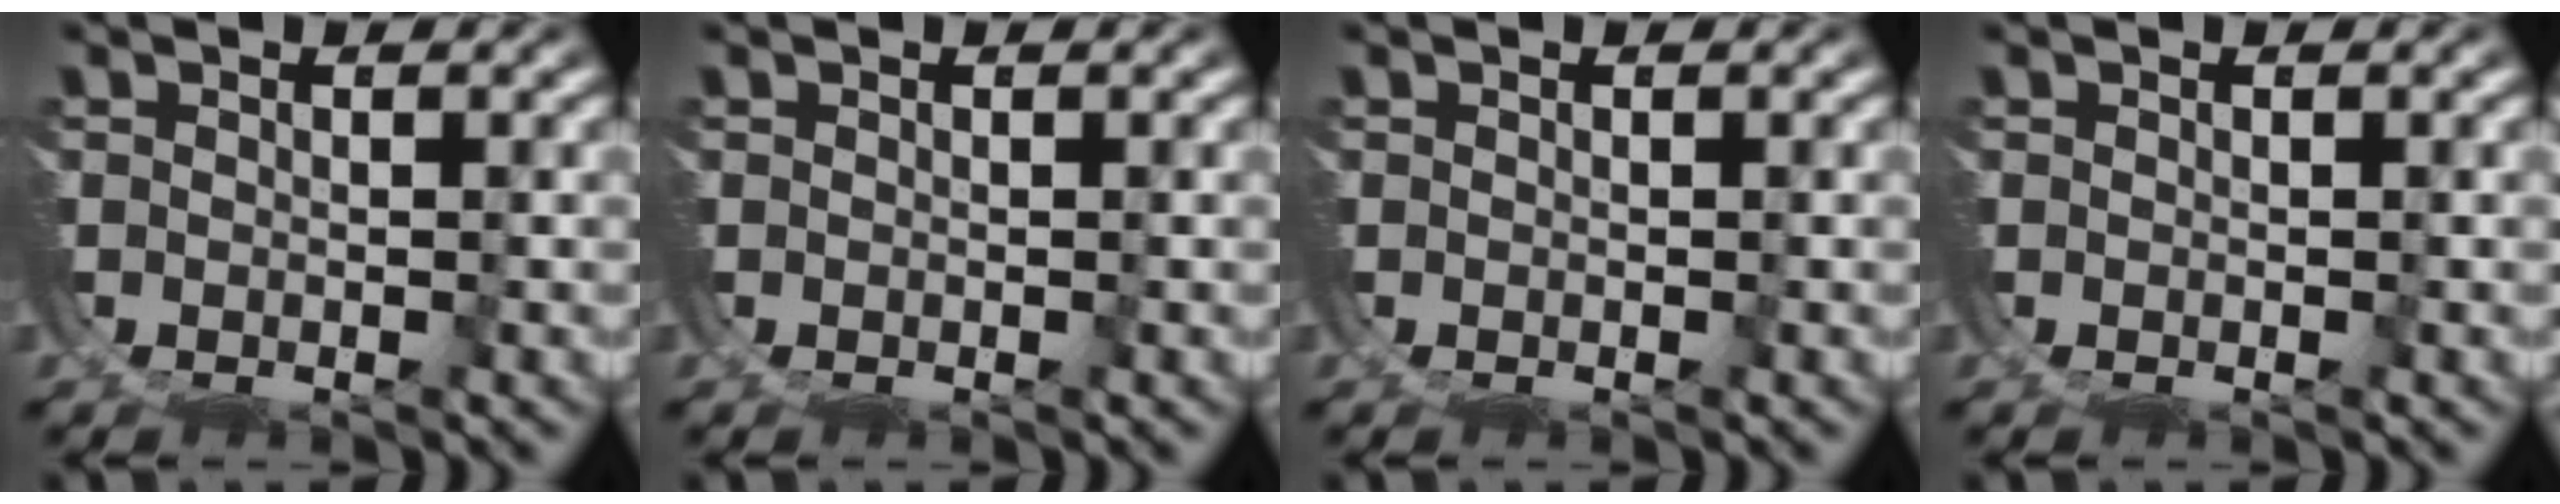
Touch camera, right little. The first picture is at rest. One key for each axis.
{"total": 0.0}
{"total": 0.0}
{"total": 0.0}